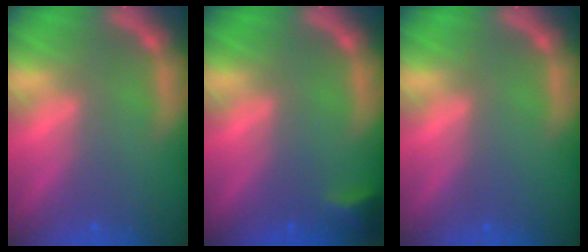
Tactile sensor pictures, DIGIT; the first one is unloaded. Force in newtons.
{"total": 1.9}
{"total": 0.0}